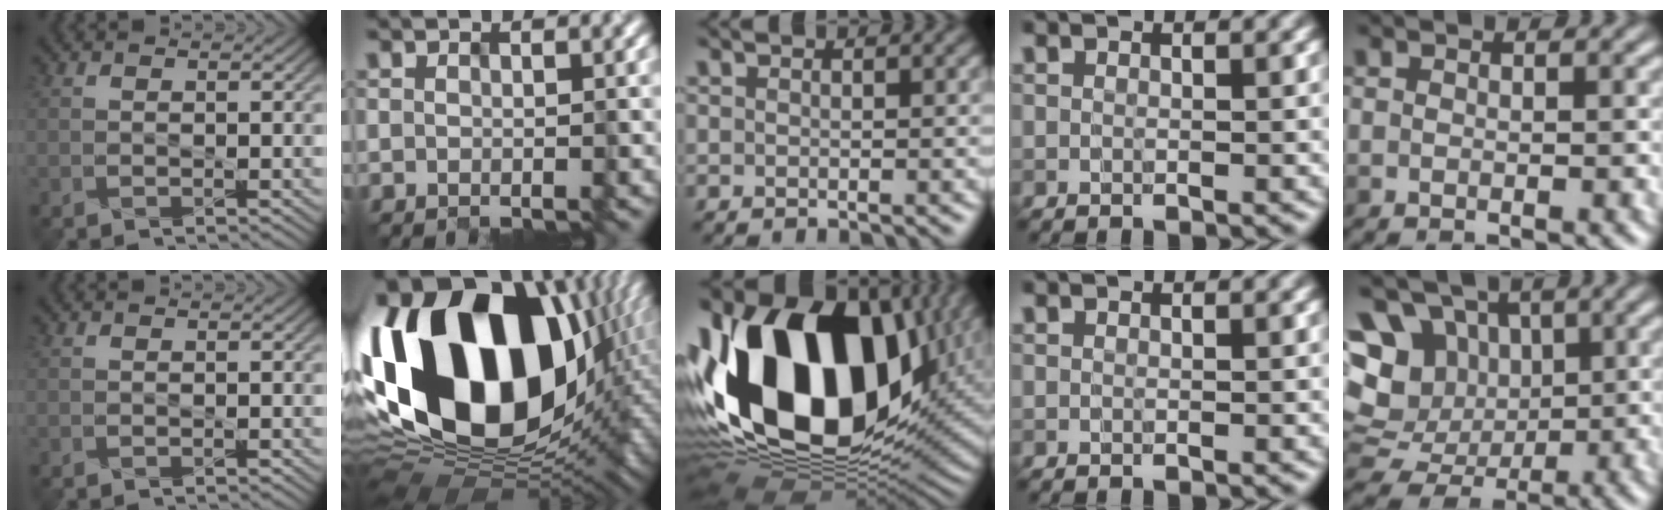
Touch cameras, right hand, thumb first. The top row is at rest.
{"index": {"total": 21.9, "force": [2.4, 14.3, 16.4], "torque": [-0.347, -0.019, 0.052]}, "middle": {"total": 19.7, "force": [4.7, 13.0, 14.0], "torque": [-0.294, -0.001, 0.075]}, "little": {"total": 11.6, "force": [2.6, 9.5, 6.1], "torque": [-0.138, 0.019, 0.043]}}